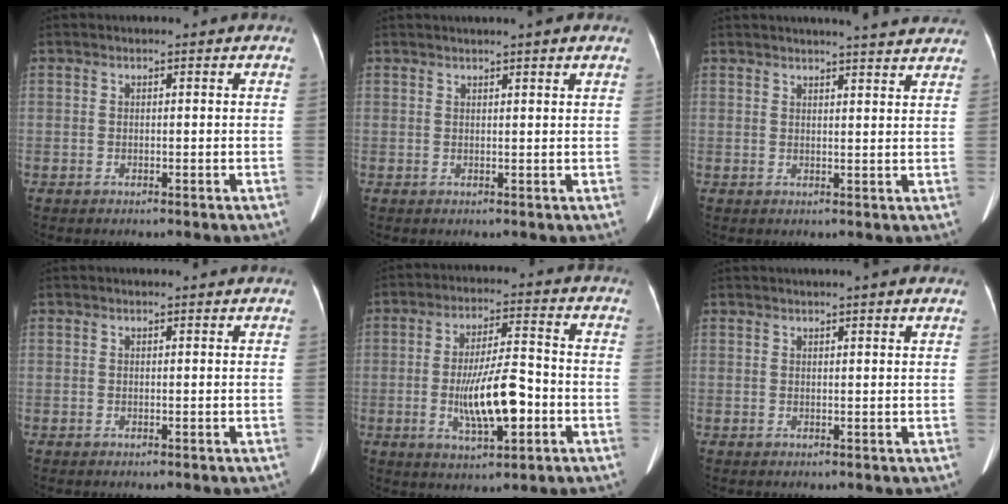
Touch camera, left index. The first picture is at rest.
{"total": 3.6, "force": [2.8, -0.1, 2.2], "torque": [-0.030, 0.022, 0.038]}
{"total": 11.0, "force": [10.1, 0.8, 4.4], "torque": [-0.052, 0.006, 0.105]}
{"total": 1.5, "force": [1.5, -0.2, 0.4], "torque": [-0.010, 0.009, 0.020]}
{"total": 10.4, "force": [-2.5, 2.5, 9.8], "torque": [-0.183, 0.001, -0.039]}
{"total": 3.8, "force": [3.1, 0.0, 2.2], "torque": [-0.028, 0.021, 0.039]}